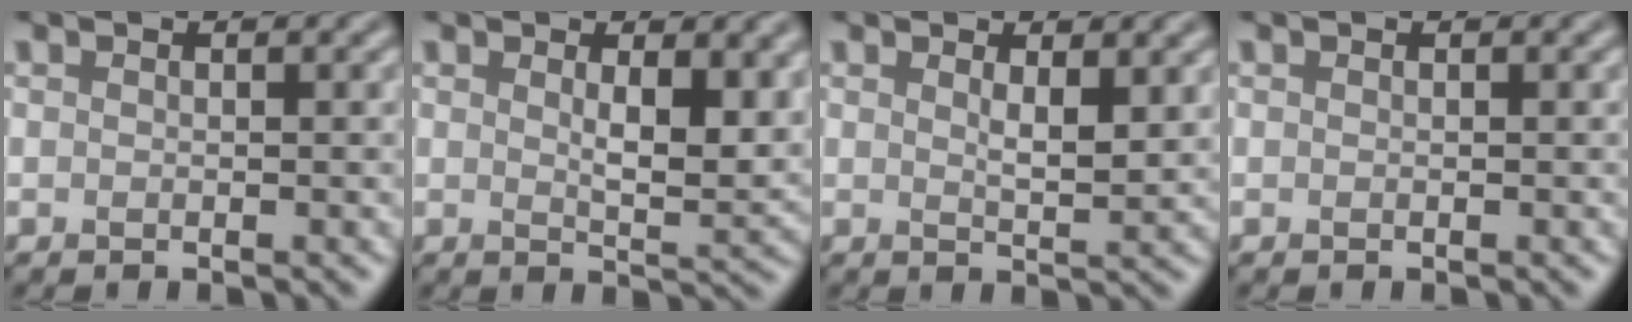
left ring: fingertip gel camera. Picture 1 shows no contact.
{"total": 4.3, "force": [1.5, 1.4, 3.8], "torque": [-0.060, -0.010, 0.031]}
{"total": 2.1, "force": [1.0, 0.5, 1.7], "torque": [-0.028, -0.007, 0.021]}
{"total": 0.0}